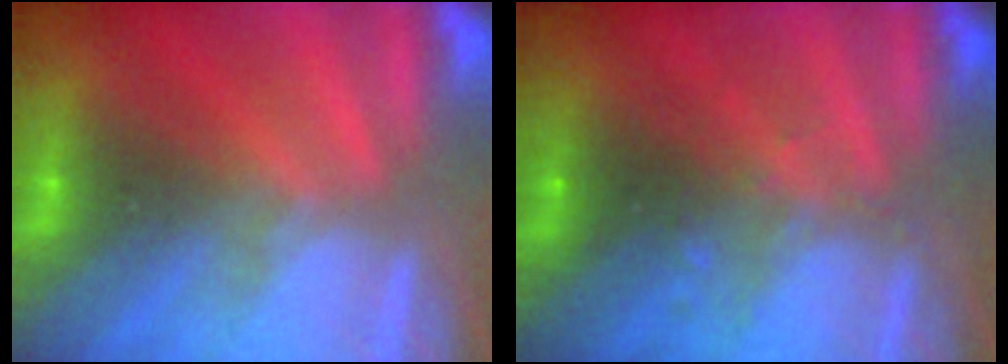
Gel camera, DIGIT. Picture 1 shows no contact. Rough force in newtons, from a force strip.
{"total": 2.7}